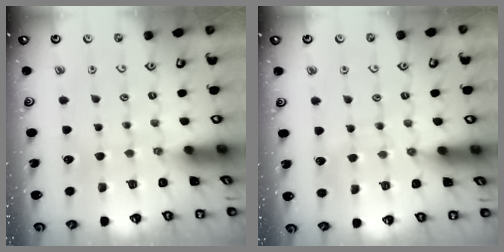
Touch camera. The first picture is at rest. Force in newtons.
{"total": 6.5, "press": 6.5, "slide": 0.6}